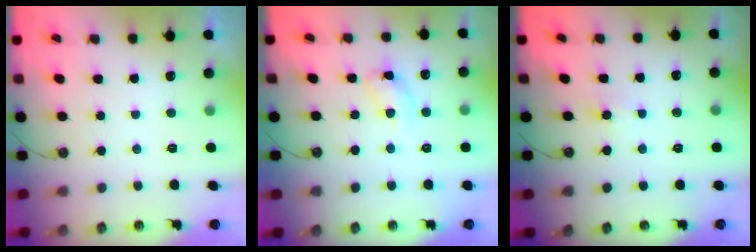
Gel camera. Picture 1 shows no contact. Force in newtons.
{"total": 10.4, "press": 10.3, "slide": 0.8}
{"total": 4.2, "press": 4.2, "slide": 0.4}